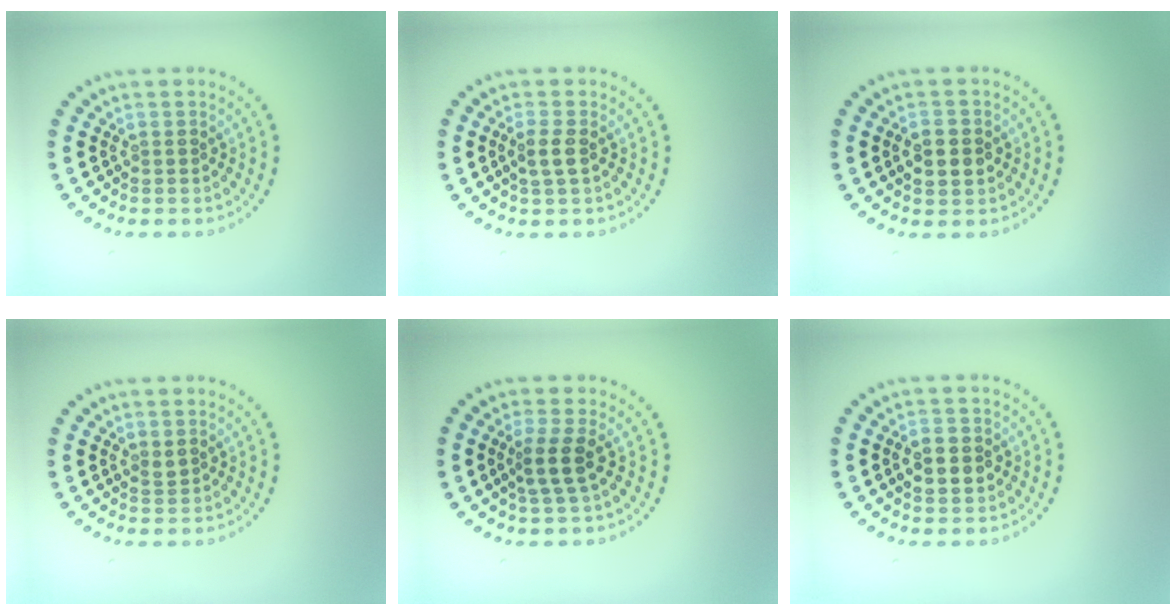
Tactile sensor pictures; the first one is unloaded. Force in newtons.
{"total": 1.6, "press": 1.5, "slide": 0.5}
{"total": 3.0, "press": 3.0, "slide": 0.1}
{"total": 0.6, "press": 0.5, "slide": 0.3}
{"total": 2.3, "press": 1.8, "slide": 1.4}
{"total": 3.0, "press": 3.0, "slide": 0.1}